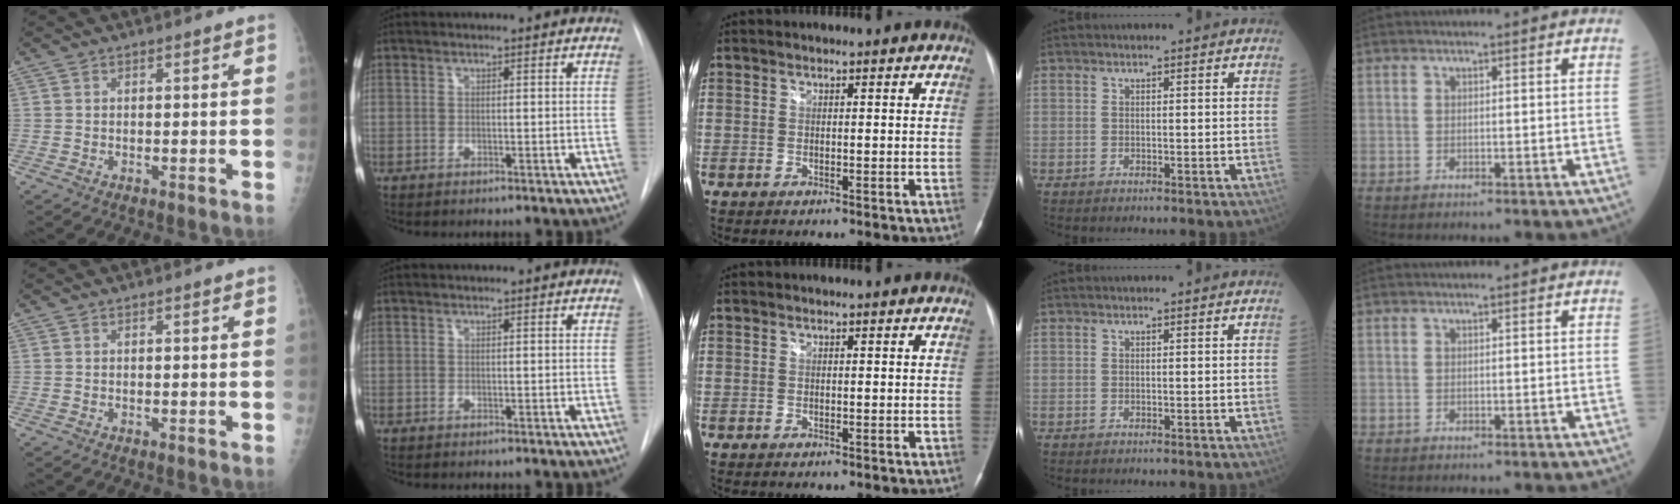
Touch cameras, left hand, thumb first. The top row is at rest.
{}